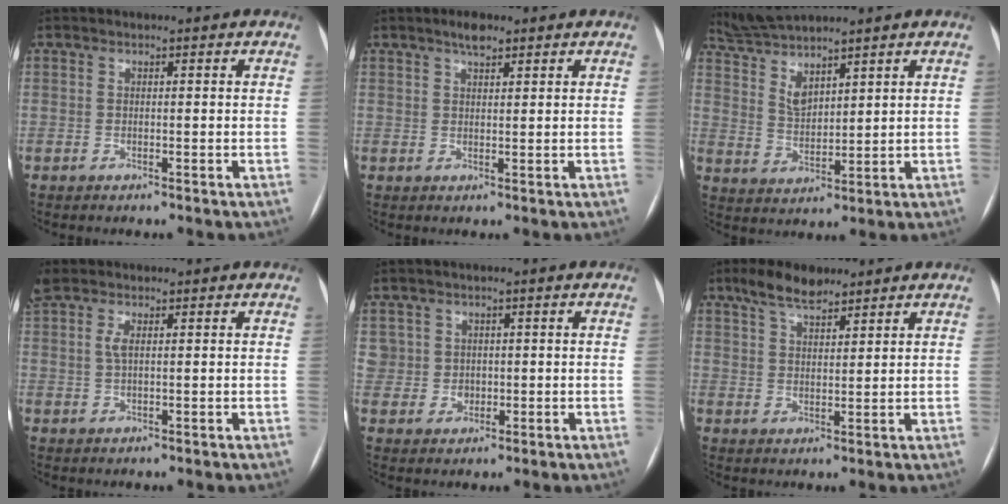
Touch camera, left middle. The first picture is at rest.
{"total": 2.5, "force": [1.9, 0.8, 1.5], "torque": [-0.028, 0.006, 0.031]}
{"total": 7.1, "force": [6.4, 0.9, 2.9], "torque": [-0.077, 0.005, 0.138]}
{"total": 2.8, "force": [1.3, 1.0, 2.3], "torque": [-0.068, 0.013, 0.030]}
{"total": 4.4, "force": [1.1, 4.3, 0.3], "torque": [-0.003, 0.007, 0.030]}
{"total": 5.8, "force": [4.5, 1.9, 3.1], "torque": [-0.063, 0.011, 0.085]}